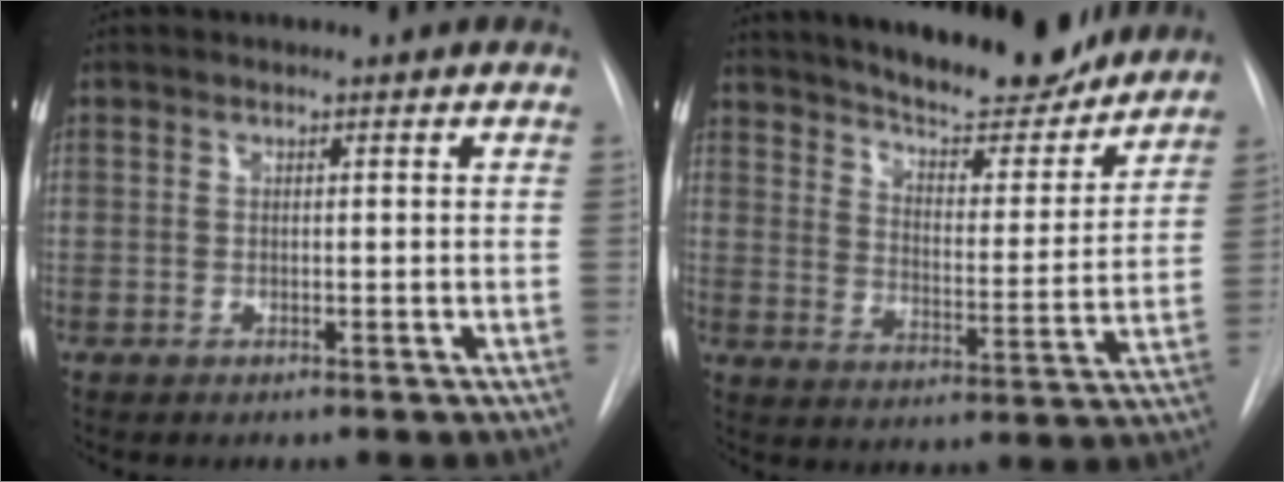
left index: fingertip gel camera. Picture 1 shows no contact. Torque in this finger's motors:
{"motor_torque": [0.25, -0.62, 0.72, 0.11]}